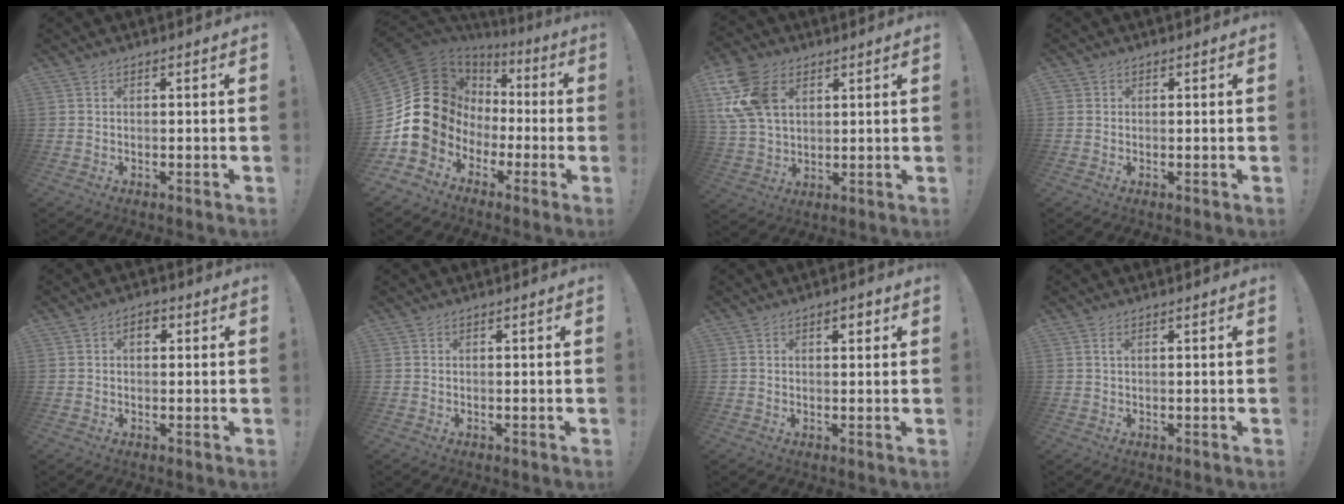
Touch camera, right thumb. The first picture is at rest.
{"total": 20.3, "force": [-0.1, 18.3, 8.8], "torque": [-0.156, -0.002, 0.046]}
{"total": 16.1, "force": [5.6, 11.3, 9.9], "torque": [-0.205, -0.014, 0.110]}
{"total": 1.1, "force": [0.5, 0.9, 0.2], "torque": [-0.012, 0.005, 0.011]}
{"total": 3.0, "force": [0.5, 1.9, 2.3], "torque": [-0.037, 0.006, 0.007]}
{"total": 0.0}
{"total": 2.8, "force": [1.3, 1.3, 2.1], "torque": [-0.021, -0.003, 0.017]}
{"total": 0.8, "force": [0.2, 0.1, 0.7], "torque": [-0.007, -0.002, 0.002]}